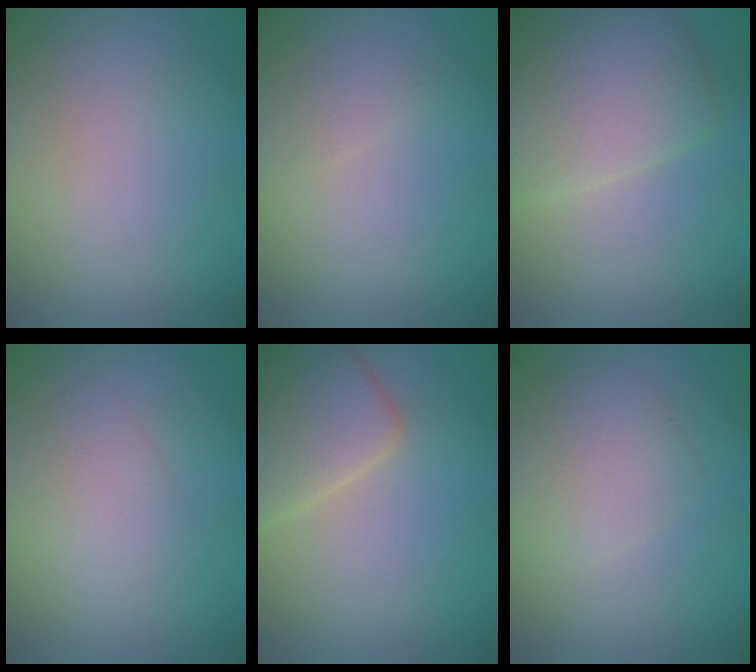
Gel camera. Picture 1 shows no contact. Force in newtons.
{"total": 0.8, "press": 0.8, "slide": 0.1}
{"total": 5.0, "press": 5.0, "slide": 0.3}
{"total": 2.0, "press": 2.0, "slide": 0.1}
{"total": 5.3, "press": 5.3, "slide": 0.4}
{"total": 2.8, "press": 2.8, "slide": 0.1}